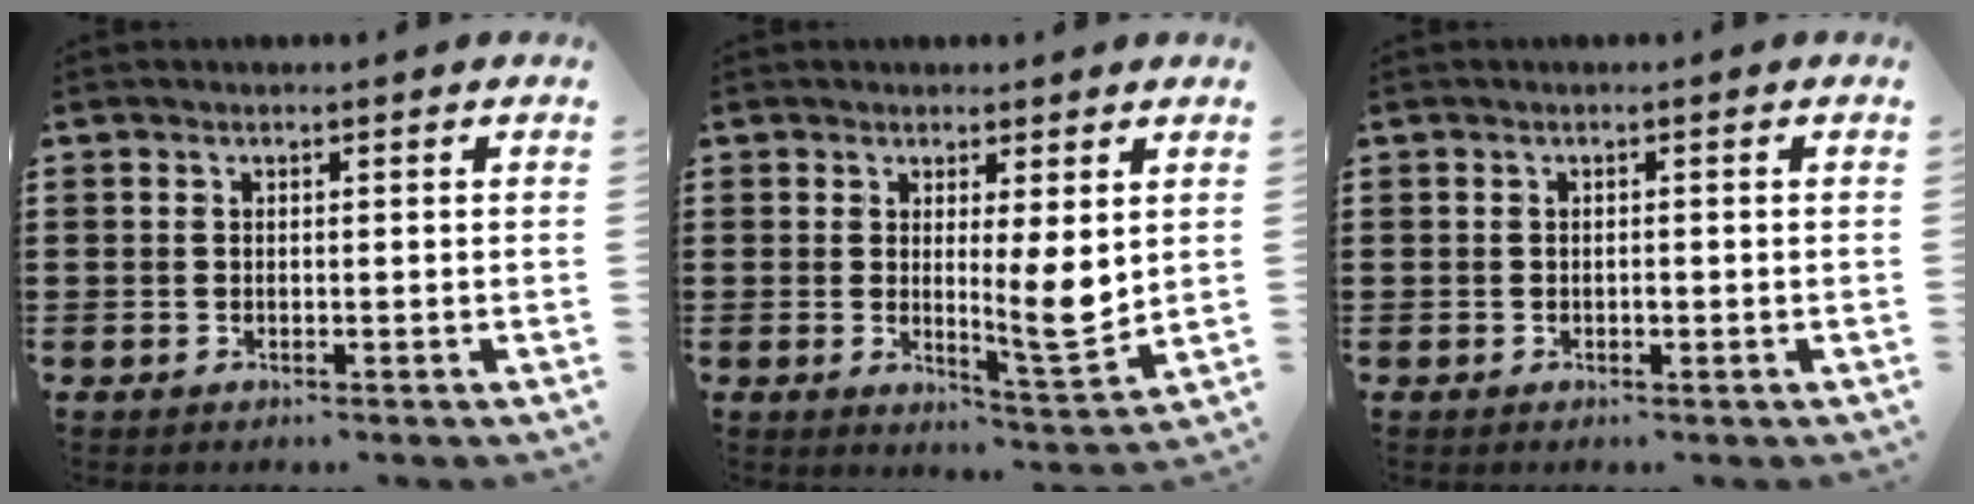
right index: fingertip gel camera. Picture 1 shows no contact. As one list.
[{"total": 6.2, "force": [1.6, 1.1, 6.0], "torque": [-0.081, -0.024, 0.021]}, {"total": 0.7, "force": [-0.3, 0.3, 0.5], "torque": [-0.011, -0.002, -0.005]}]